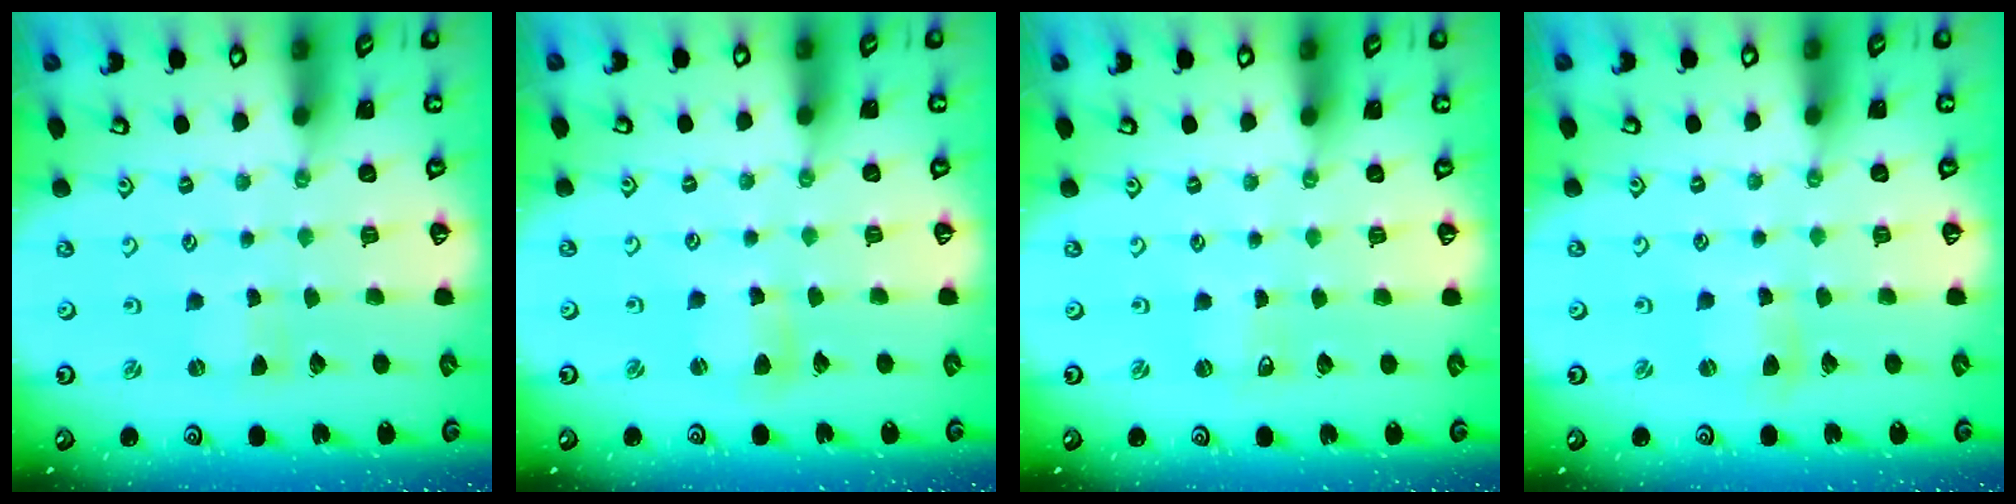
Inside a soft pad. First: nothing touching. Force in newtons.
{"total": 3.7, "press": 3.7, "slide": 0.3}
{"total": 0.6, "press": 0.6, "slide": 0.1}
{"total": 2.6, "press": 2.6, "slide": 0.3}